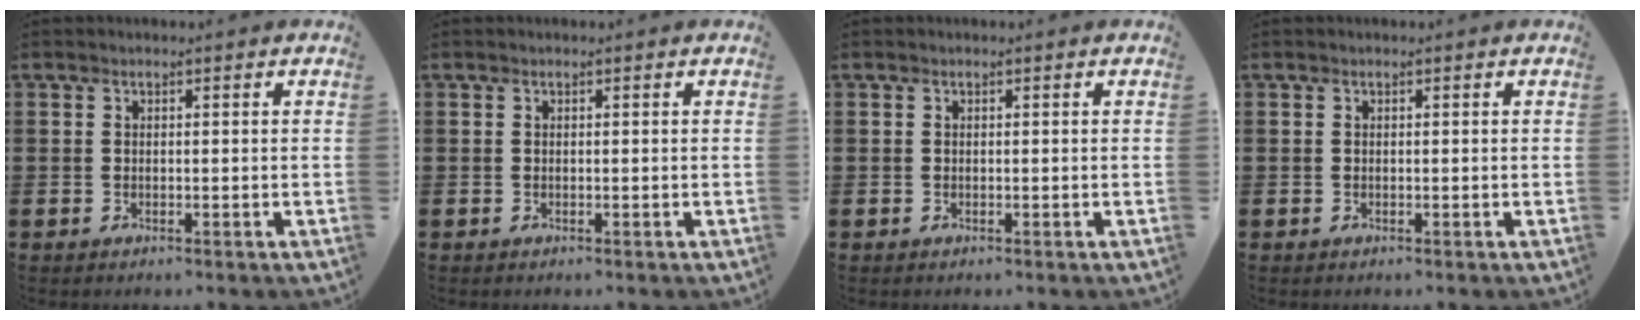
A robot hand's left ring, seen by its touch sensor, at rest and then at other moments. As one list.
[{"total": 0.0}, {"total": 0.0}, {"total": 0.0}]